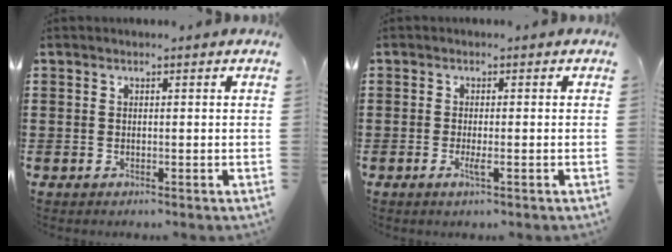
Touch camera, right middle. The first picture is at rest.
{"total": 1.7, "force": [-0.6, 0.0, 1.5], "torque": [-0.035, -0.008, -0.012]}